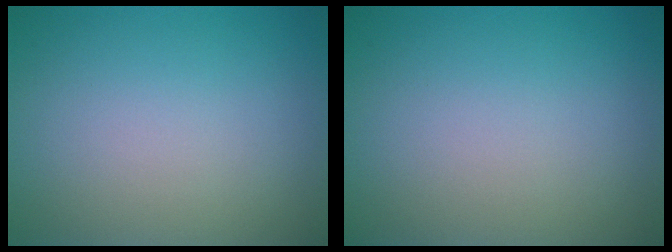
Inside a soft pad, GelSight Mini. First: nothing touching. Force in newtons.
{"total": 0.0}